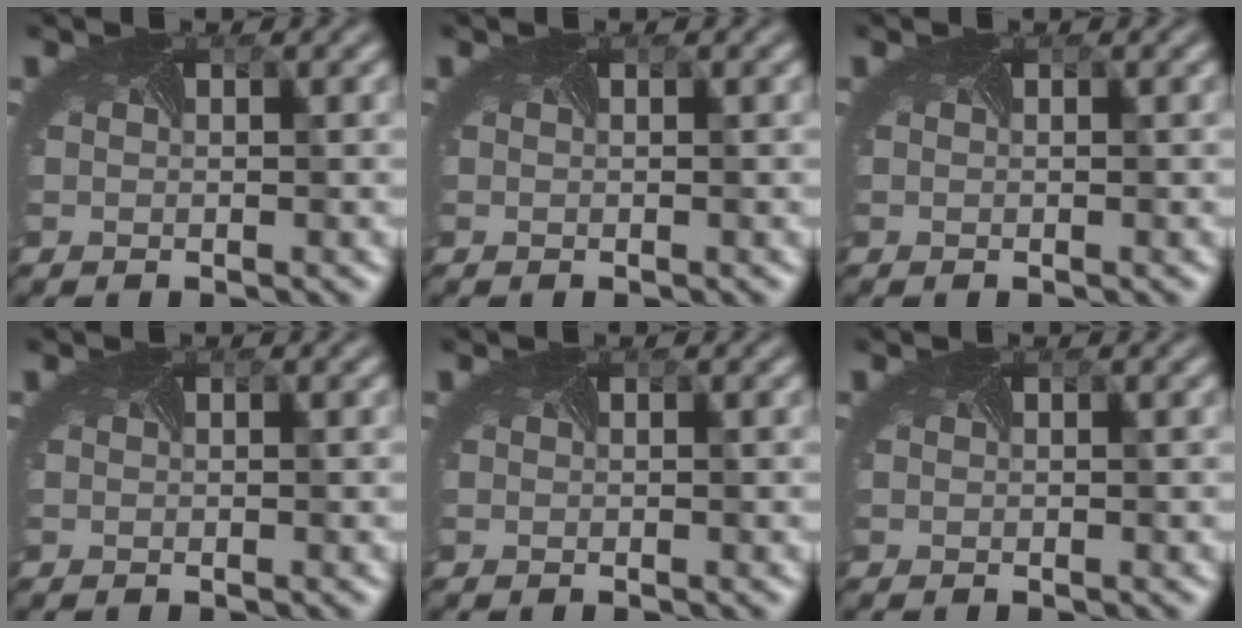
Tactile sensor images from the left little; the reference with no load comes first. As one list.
[{"total": 0.0}, {"total": 0.0}, {"total": 0.0}, {"total": 0.0}, {"total": 0.0}]